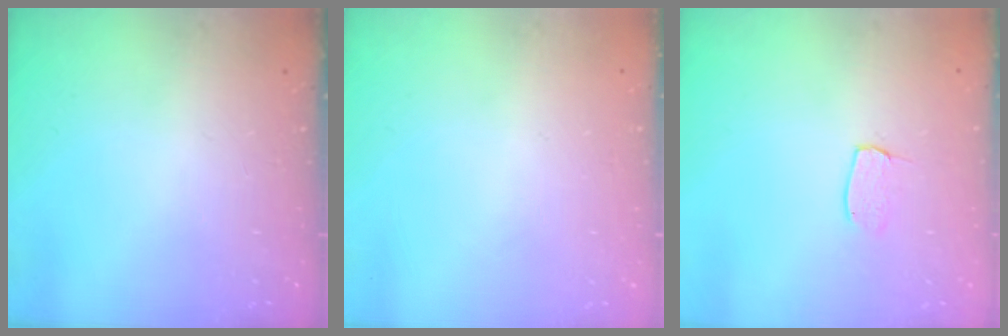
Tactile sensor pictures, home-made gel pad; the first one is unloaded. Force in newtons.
{"total": 0.0}
{"total": 3.9, "press": 3.9, "slide": 0.2}